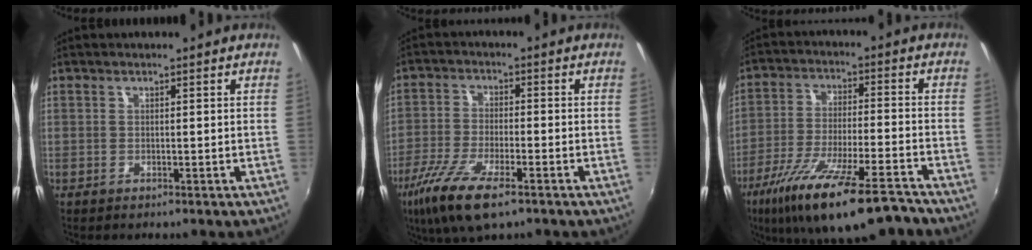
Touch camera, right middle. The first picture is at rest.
{"total": 11.2, "force": [-6.8, 3.2, 8.2], "torque": [-0.183, -0.031, -0.133]}
{"total": 18.4, "force": [-13.3, 3.2, 12.3], "torque": [-0.232, -0.044, -0.223]}